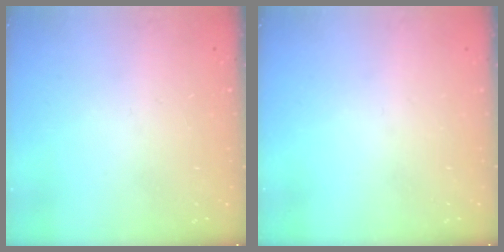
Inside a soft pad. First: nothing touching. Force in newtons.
{"total": 0.0}